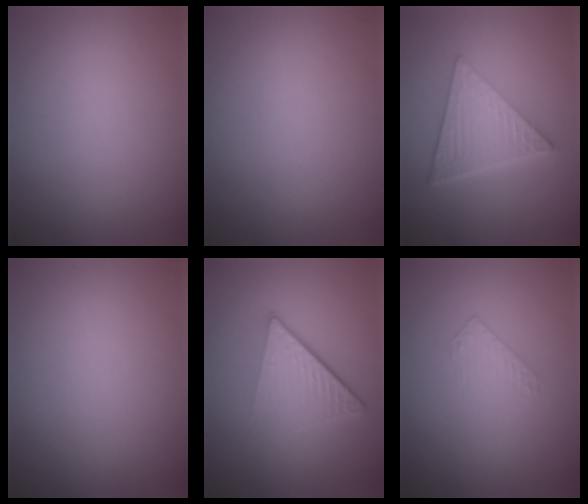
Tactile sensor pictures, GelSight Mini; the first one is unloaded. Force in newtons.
{"total": 0.0}
{"total": 6.9, "press": 4.5, "slide": 5.3}
{"total": 0.0}
{"total": 5.0, "press": 3.0, "slide": 4.0}
{"total": 0.9, "press": 0.2, "slide": 0.9}